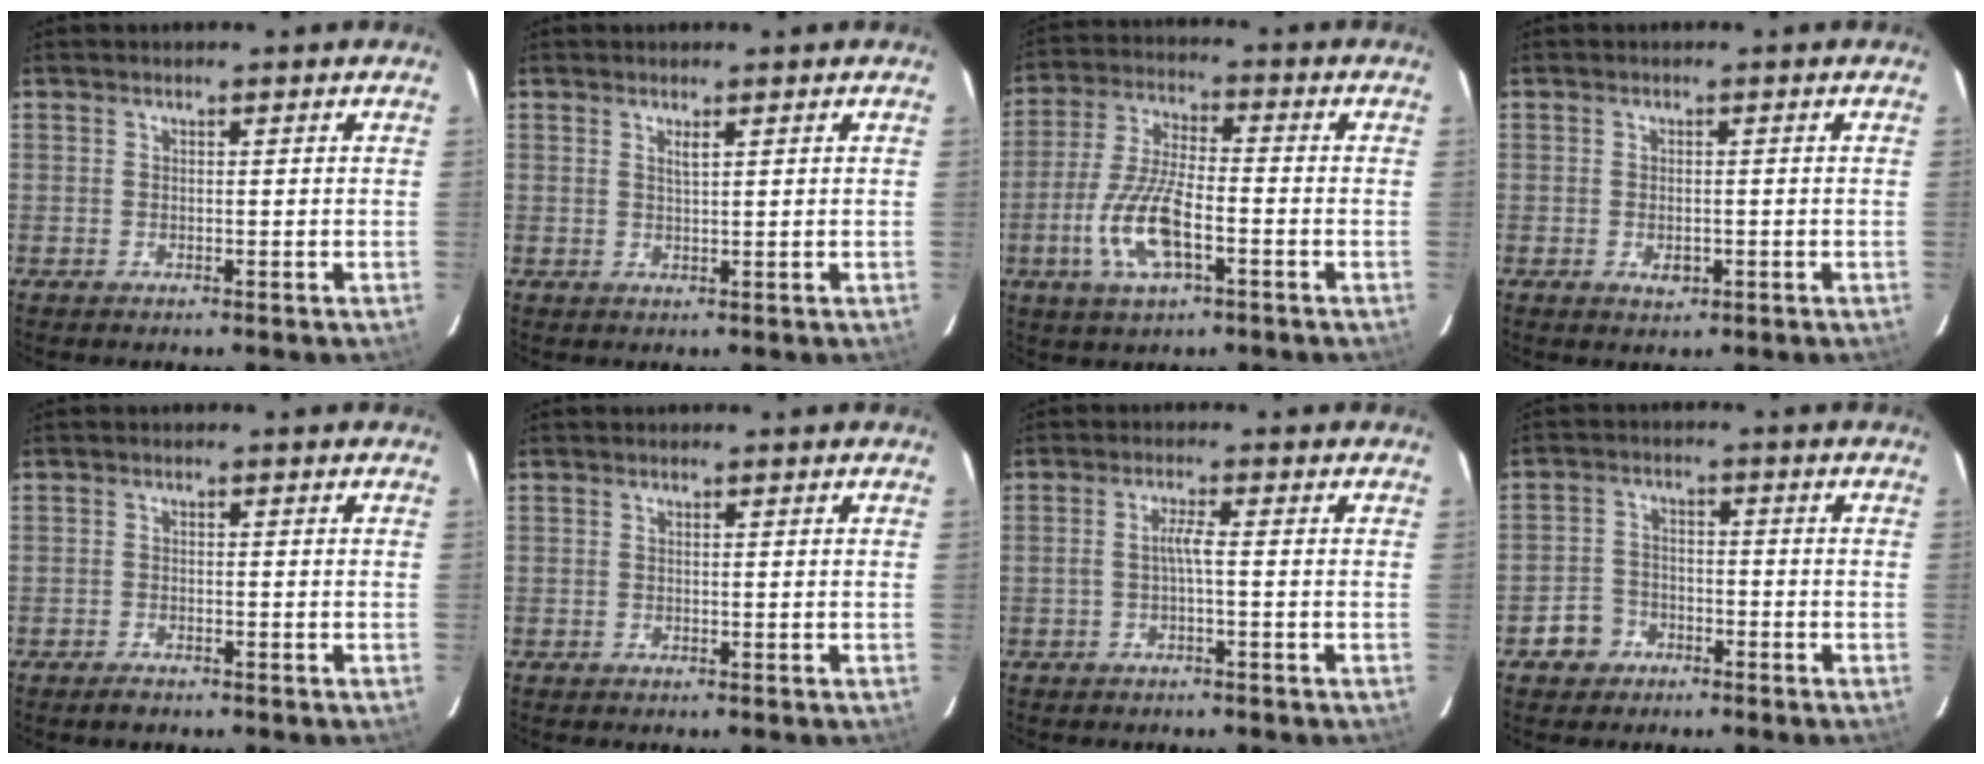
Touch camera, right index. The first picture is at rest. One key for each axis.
{"total": 1.4, "fx": 0.8, "fy": 0.2, "fz": 1.1, "tx": -0.019, "ty": 0.001, "tz": 0.013}
{"total": 11.9, "fx": -4.4, "fy": 4.0, "fz": 10.3, "tx": -0.219, "ty": -0.006, "tz": -0.083}
{"total": 2.4, "fx": -0.8, "fy": 1.6, "fz": 1.6, "tx": -0.027, "ty": -0.003, "tz": -0.009}
{"total": 1.4, "fx": -1.3, "fy": 0.5, "fz": 0.4, "tx": -0.012, "ty": 0.001, "tz": -0.023}
{"total": 0.0}
{"total": 1.7, "fx": -0.7, "fy": -0.2, "fz": 1.6, "tx": -0.031, "ty": 0.003, "tz": -0.014}
{"total": 5.3, "fx": -3.1, "fy": 4.2, "fz": 0.7, "tx": -0.030, "ty": 0.019, "tz": -0.053}